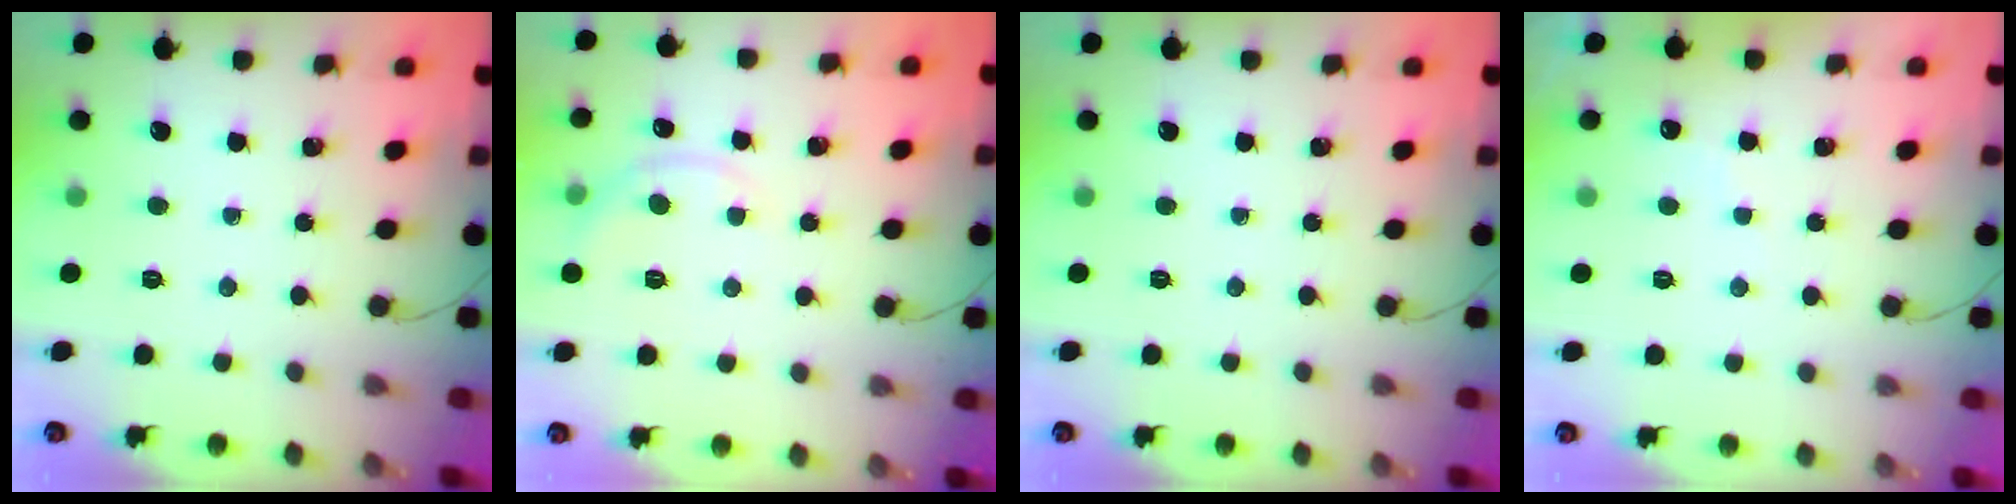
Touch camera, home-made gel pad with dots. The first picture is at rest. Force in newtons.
{"total": 3.3, "press": 3.1, "slide": 1.2}
{"total": 0.0}
{"total": 5.9, "press": 5.9, "slide": 0.8}